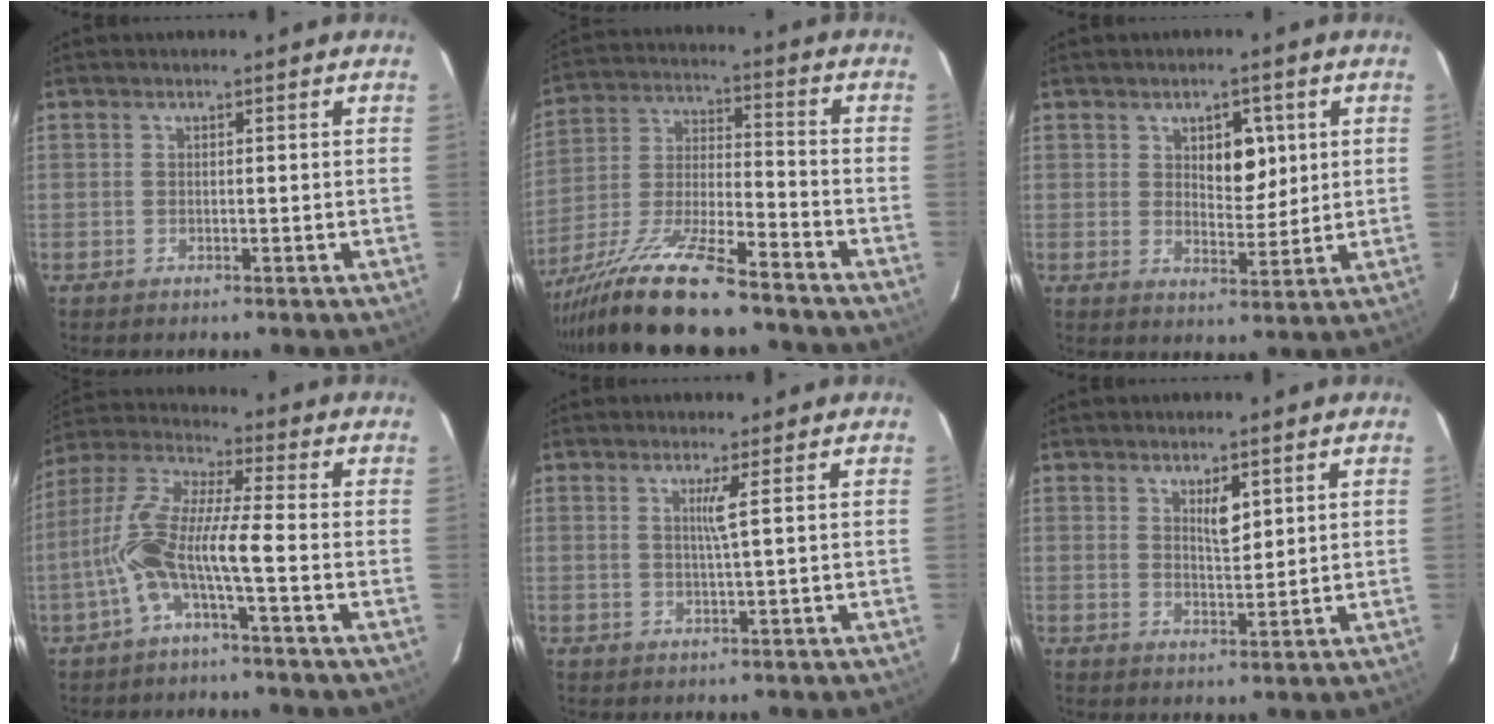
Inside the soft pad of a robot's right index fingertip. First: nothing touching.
{"total": 16.6, "force": [-13.4, 1.8, 9.6], "torque": [-0.204, -0.022, -0.245]}
{"total": 5.7, "force": [2.0, 3.0, 4.4], "torque": [-0.061, 0.002, 0.035]}
{"total": 10.2, "force": [-3.4, 0.4, 9.6], "torque": [-0.211, 0.021, -0.074]}
{"total": 2.1, "force": [0.6, -0.8, 1.8], "torque": [-0.034, -0.007, 0.013]}
{"total": 3.2, "force": [1.6, 0.9, 2.6], "torque": [-0.047, -0.004, 0.032]}